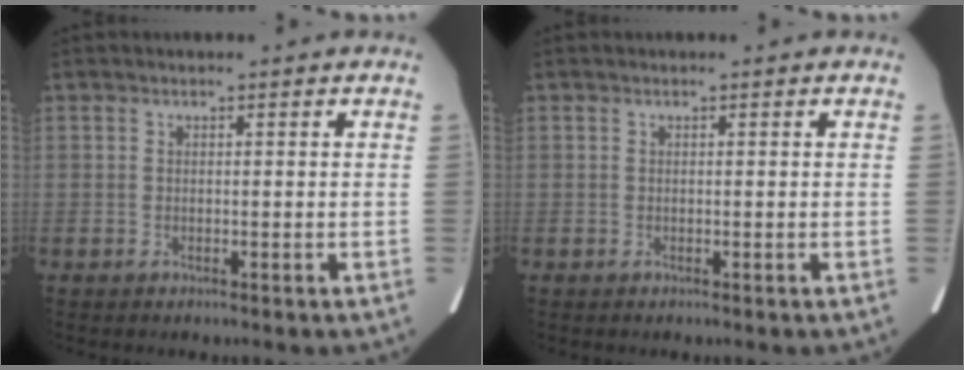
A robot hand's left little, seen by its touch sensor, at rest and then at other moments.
{"total": 0.0}